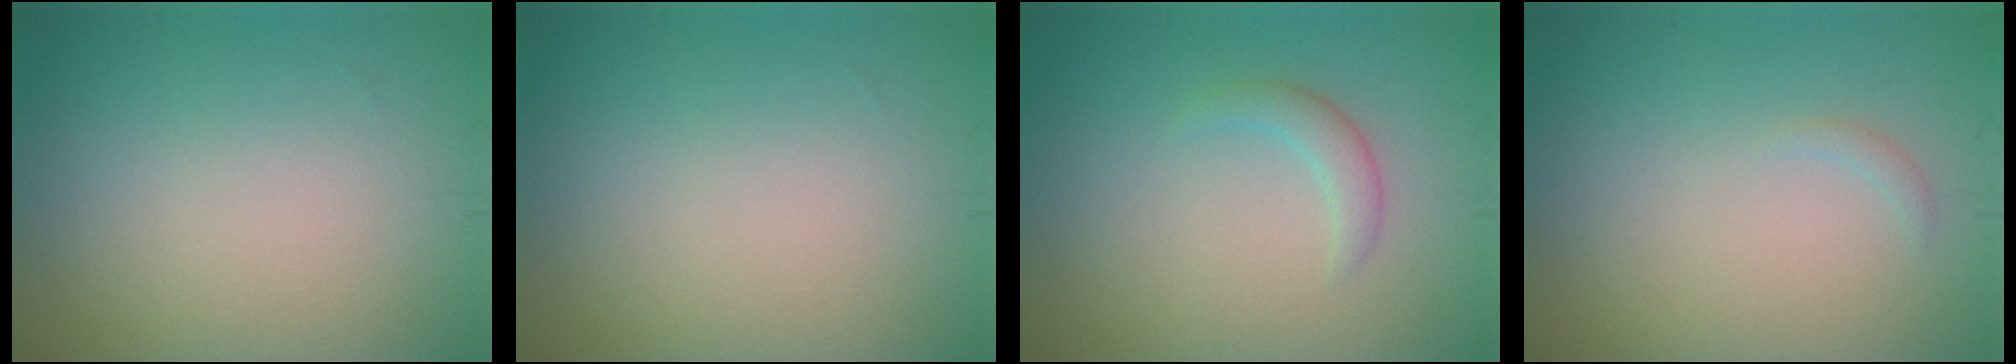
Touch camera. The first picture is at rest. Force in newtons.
{"total": 0.0}
{"total": 1.7, "press": 1.7, "slide": 0.2}
{"total": 0.6, "press": 0.6, "slide": 0.1}